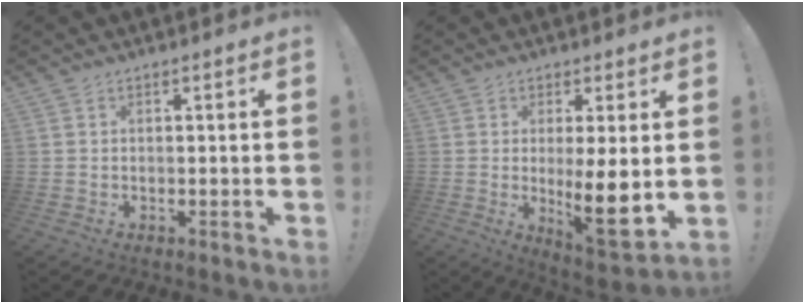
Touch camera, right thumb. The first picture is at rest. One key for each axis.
{"total": 11.3, "fx": -0.1, "fy": 2.8, "fz": 11.0, "tx": -0.167, "ty": -0.026, "tz": 0.001}